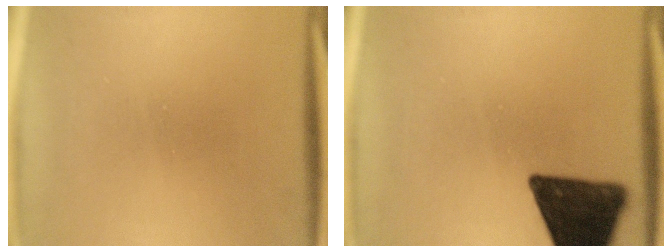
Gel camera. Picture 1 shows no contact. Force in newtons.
{"total": 14.8}